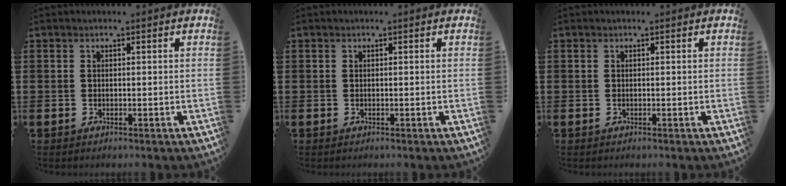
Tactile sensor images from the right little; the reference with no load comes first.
{"total": 0.0}
{"total": 0.0}